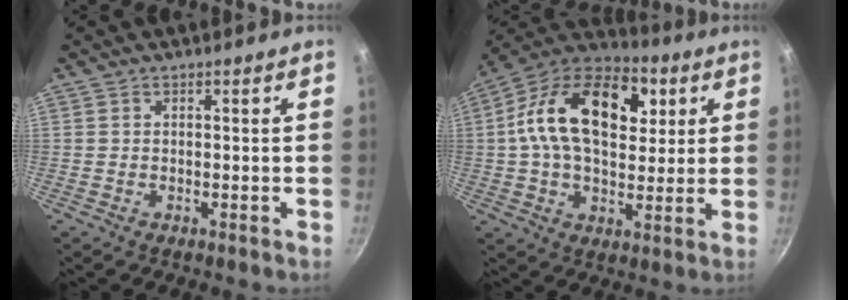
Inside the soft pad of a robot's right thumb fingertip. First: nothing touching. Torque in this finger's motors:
{"motor_torque": [2.40, 2.61, 1.00, -0.74, 0.53]}